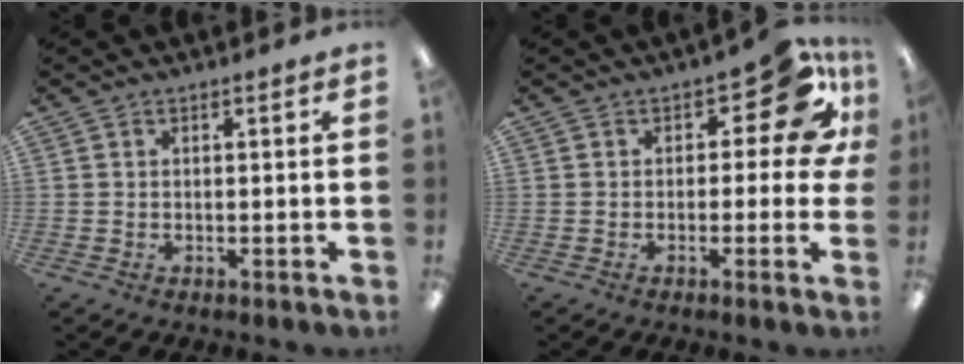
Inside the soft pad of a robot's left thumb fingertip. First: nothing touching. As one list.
[{"total": 11.6, "force": [5.2, 5.1, 9.0], "torque": [-0.109, -0.028, 0.085]}]